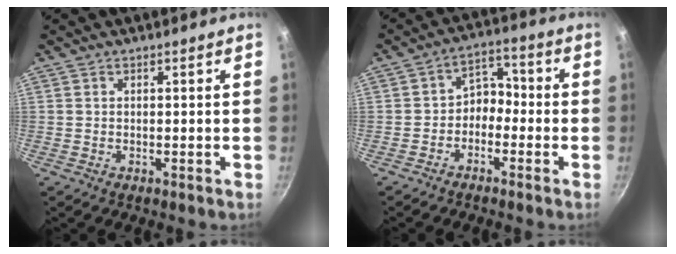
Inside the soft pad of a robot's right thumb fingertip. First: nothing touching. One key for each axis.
{"total": 6.0, "fx": -1.9, "fy": 4.4, "fz": 3.6, "tx": -0.029, "ty": 0.038, "tz": -0.048}